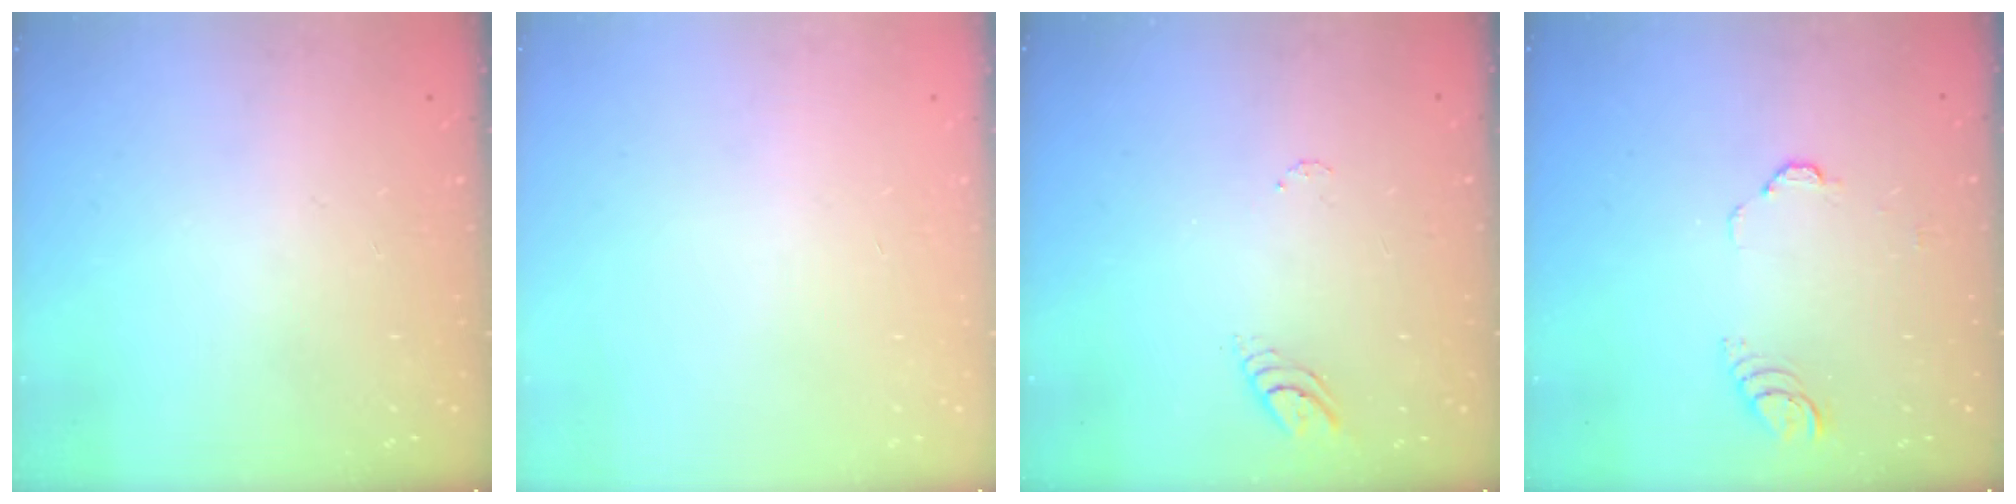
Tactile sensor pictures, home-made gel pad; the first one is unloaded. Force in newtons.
{"total": 0.0}
{"total": 3.6, "press": 3.5, "slide": 0.4}
{"total": 3.0, "press": 3.0, "slide": 0.2}